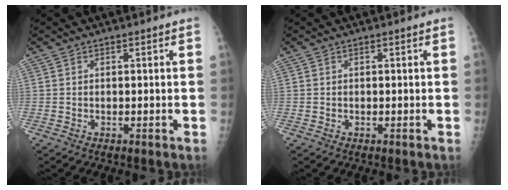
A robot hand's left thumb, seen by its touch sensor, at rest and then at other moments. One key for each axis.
{"total": 0.0}